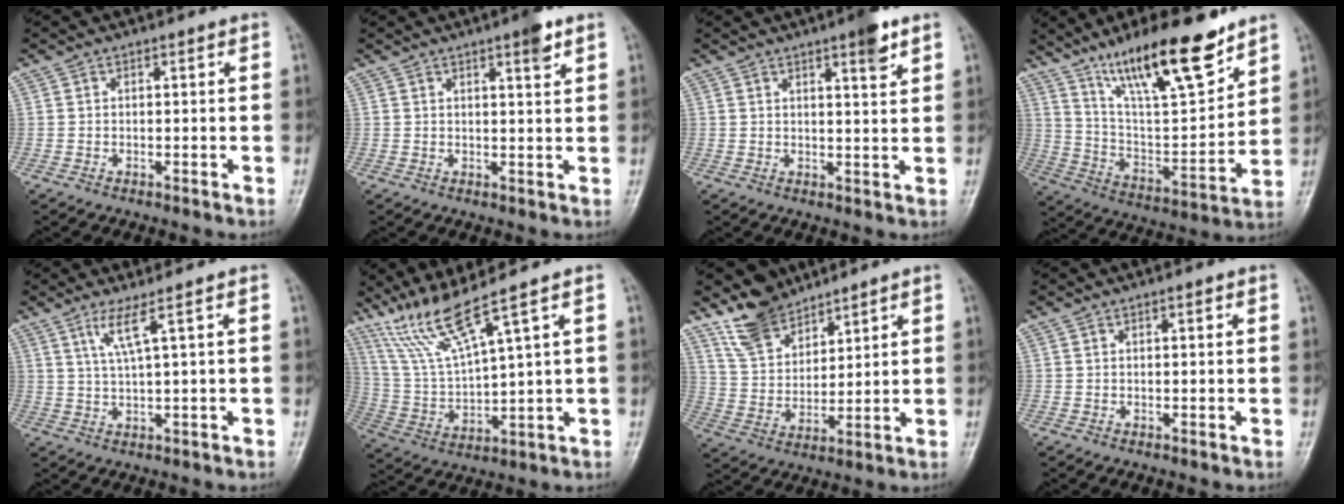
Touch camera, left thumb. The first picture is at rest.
{"total": 3.7, "force": [2.3, 0.5, 2.8], "torque": [-0.038, -0.012, 0.033]}
{"total": 5.0, "force": [3.1, 0.8, 3.8], "torque": [-0.048, -0.018, 0.043]}
{"total": 21.0, "force": [14.3, 5.2, 14.4], "torque": [-0.211, -0.069, 0.254]}
{"total": 4.3, "force": [2.1, -0.6, 3.7], "torque": [-0.089, -0.014, 0.053]}
{"total": 10.9, "force": [7.9, -0.4, 7.5], "torque": [-0.155, -0.044, 0.172]}
{"total": 9.3, "force": [7.8, 4.2, 2.6], "torque": [-0.037, -0.045, 0.166]}
{"total": 0.9, "force": [0.4, 0.3, 0.8], "torque": [-0.011, 0.001, 0.005]}